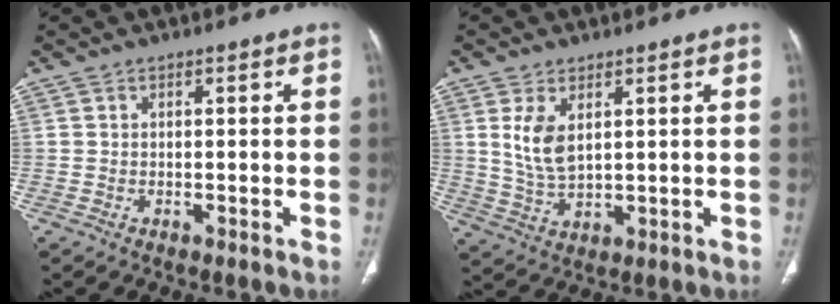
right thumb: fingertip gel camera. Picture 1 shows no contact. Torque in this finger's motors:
{"motor_torque": [1.24, 0.63, 0.68, -1.09, 0.30]}